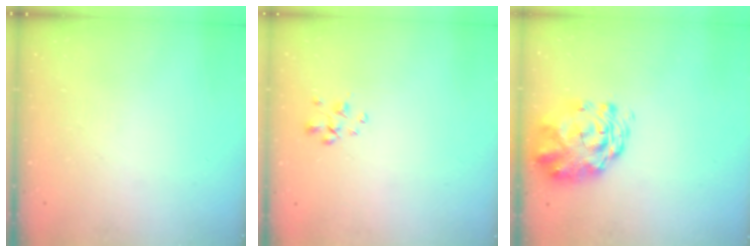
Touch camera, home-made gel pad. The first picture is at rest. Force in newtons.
{"total": 1.9, "press": 1.7, "slide": 0.8}
{"total": 3.6, "press": 3.4, "slide": 1.2}